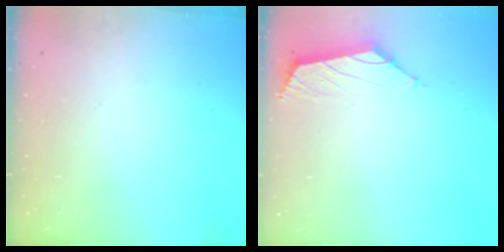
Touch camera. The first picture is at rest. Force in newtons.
{"total": 1.6, "press": 1.4, "slide": 0.6}